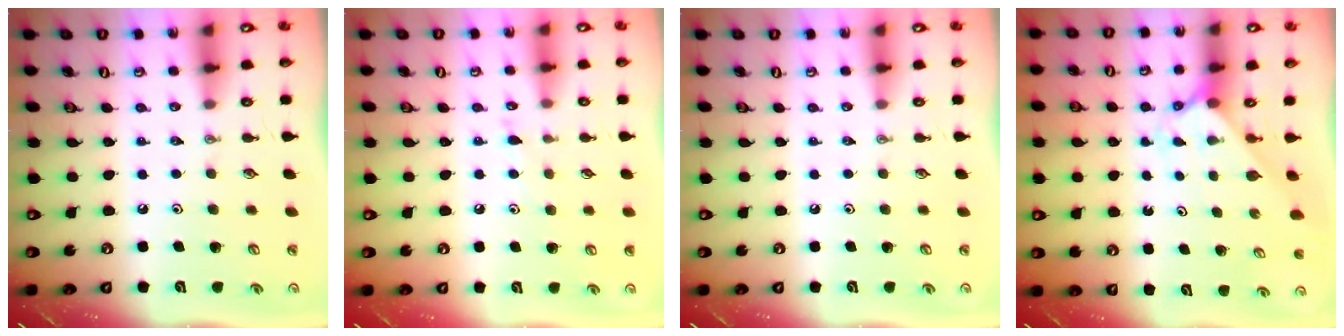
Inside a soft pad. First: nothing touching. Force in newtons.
{"total": 4.3, "press": 4.3, "slide": 0.6}
{"total": 0.0}
{"total": 2.3, "press": 2.3, "slide": 0.1}